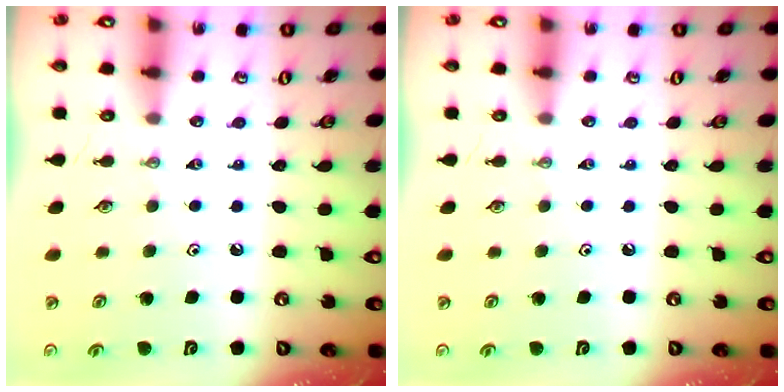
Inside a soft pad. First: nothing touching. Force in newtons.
{"total": 0.0}